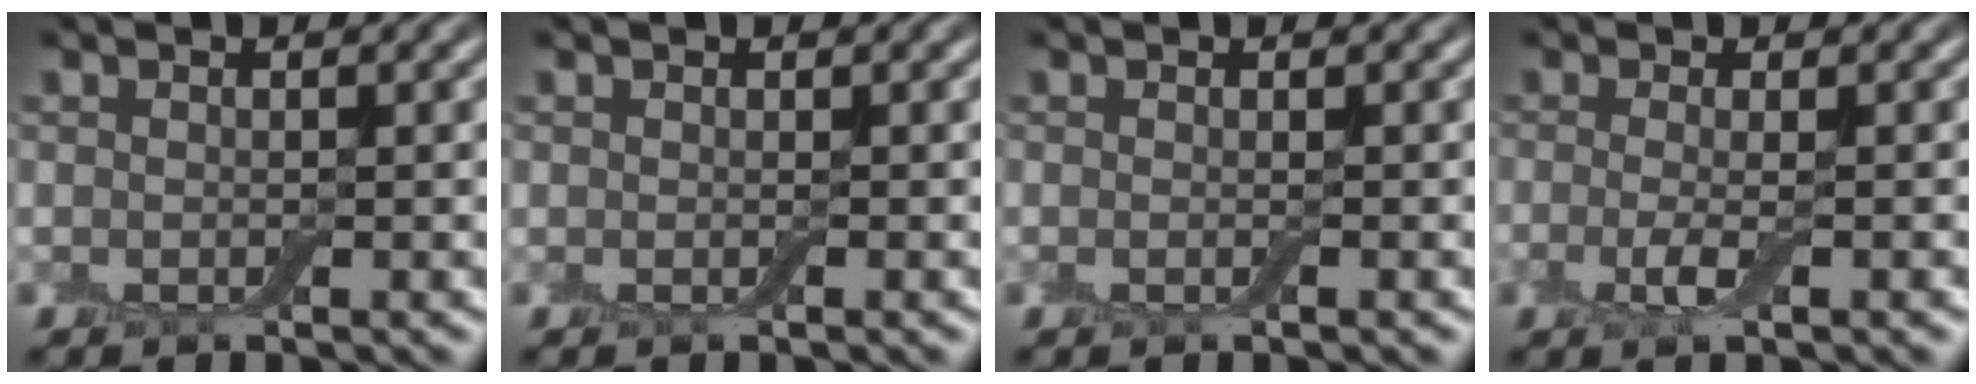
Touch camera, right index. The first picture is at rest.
{"total": 0.0}
{"total": 0.5, "force": [-0.1, 0.0, 0.5], "torque": [-0.012, -0.005, -0.003]}
{"total": 2.5, "force": [-0.6, 0.5, 2.4], "torque": [-0.052, -0.009, -0.014]}